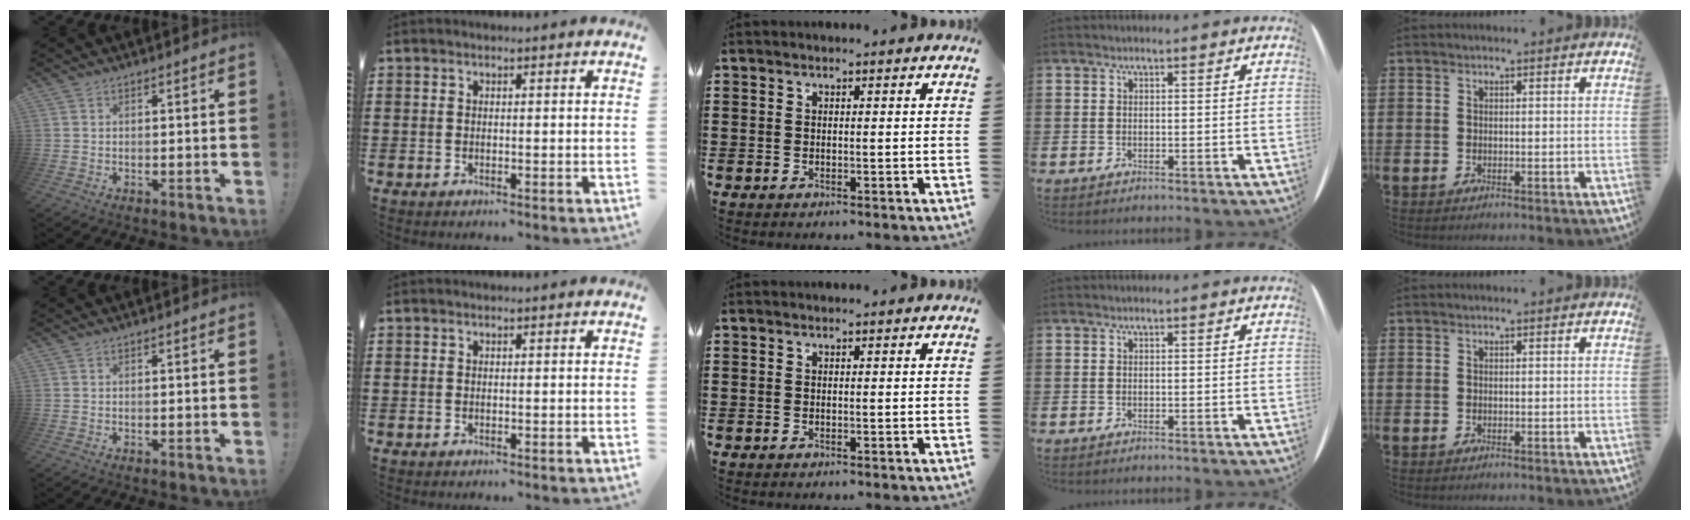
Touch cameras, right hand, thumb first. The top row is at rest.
{}